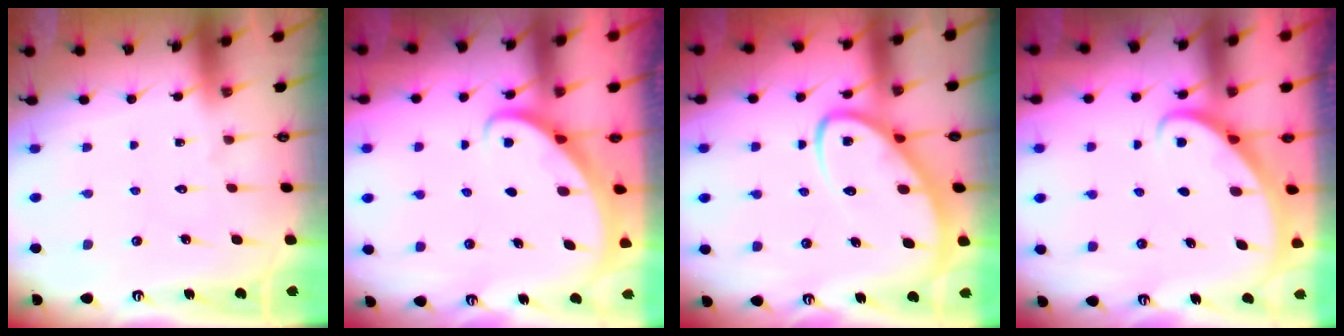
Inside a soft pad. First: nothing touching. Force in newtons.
{"total": 2.5, "press": 2.5, "slide": 0.3}
{"total": 7.7, "press": 7.7, "slide": 0.8}
{"total": 2.7, "press": 2.7, "slide": 0.2}